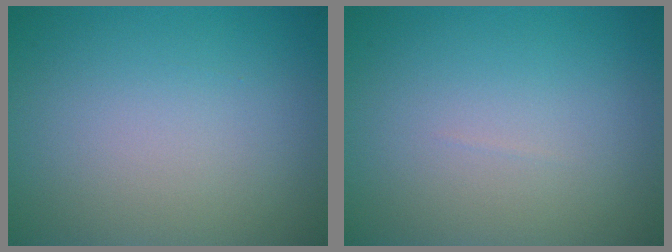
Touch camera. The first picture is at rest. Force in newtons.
{"total": 0.0}